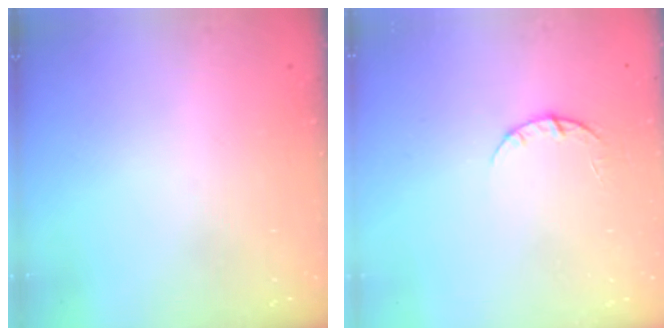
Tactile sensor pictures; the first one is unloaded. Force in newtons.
{"total": 2.3, "press": 2.3, "slide": 0.3}